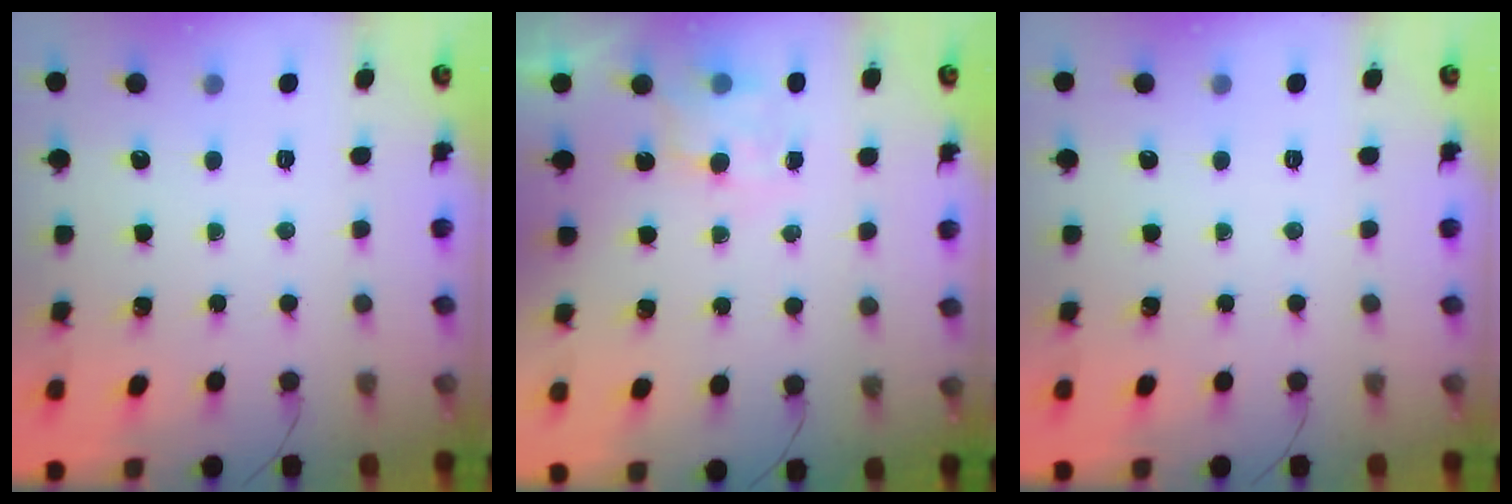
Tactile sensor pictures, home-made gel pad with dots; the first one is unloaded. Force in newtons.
{"total": 5.7, "press": 5.6, "slide": 1.2}
{"total": 0.0}